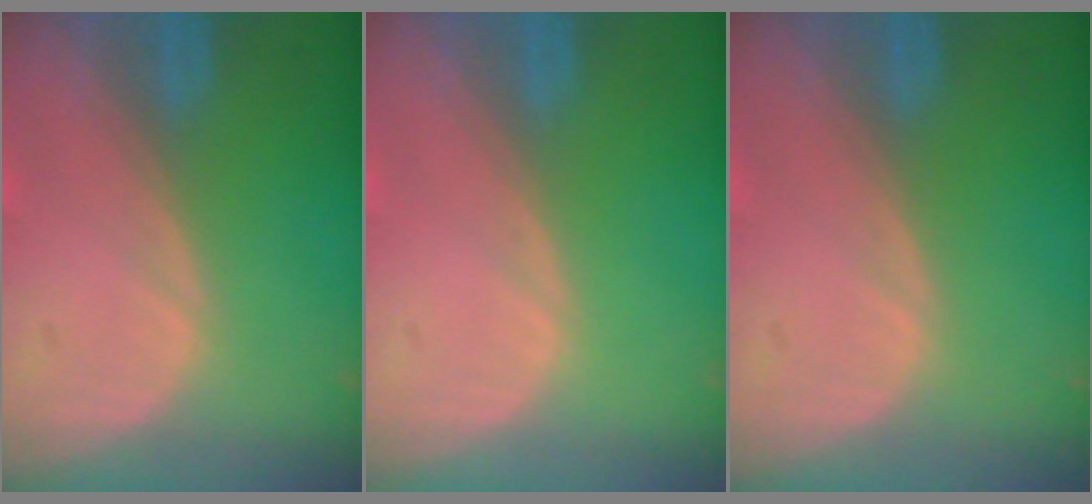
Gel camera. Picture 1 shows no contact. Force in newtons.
{"total": 0.0}
{"total": 0.0}